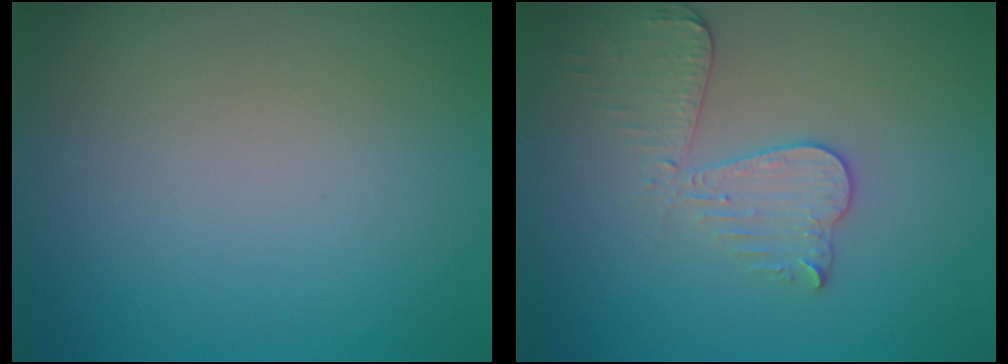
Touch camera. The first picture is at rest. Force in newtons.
{"total": 3.3, "press": 2.9, "slide": 1.4}